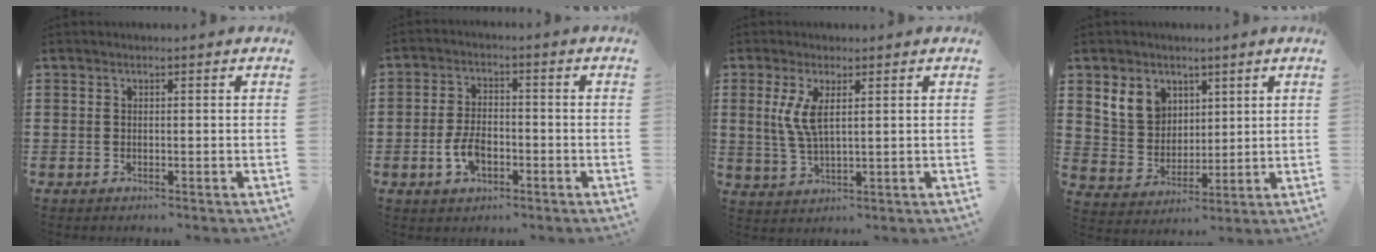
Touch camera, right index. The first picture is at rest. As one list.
[{"total": 5.1, "force": [-1.8, 2.8, 3.8], "torque": [-0.088, 0.001, -0.038]}, {"total": 5.2, "force": [1.6, 1.7, 4.6], "torque": [-0.113, -0.002, 0.022]}, {"total": 7.2, "force": [3.5, 5.8, 2.2], "torque": [-0.076, 0.018, 0.069]}]